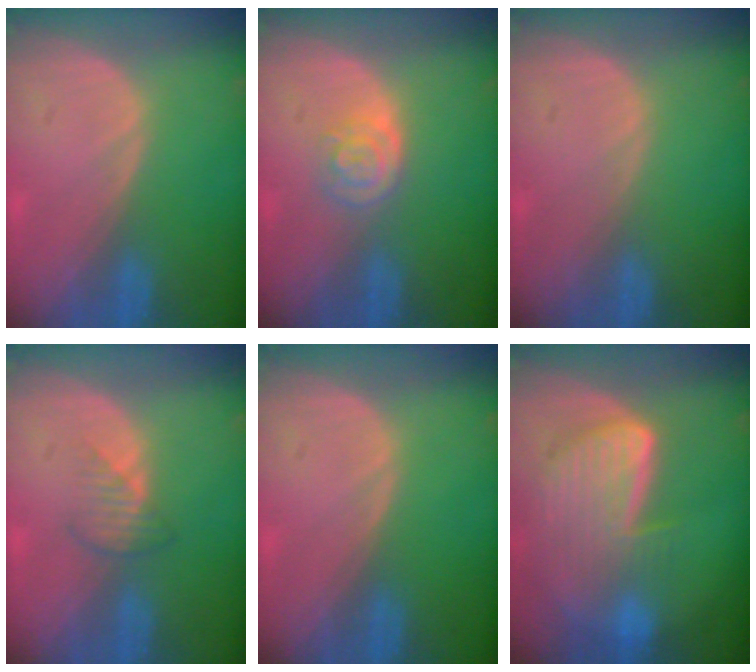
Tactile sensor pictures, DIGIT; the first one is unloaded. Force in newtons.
{"total": 3.3, "press": 3.3, "slide": 0.3}
{"total": 0.0}
{"total": 2.7, "press": 2.6, "slide": 0.6}
{"total": 0.0}
{"total": 9.3, "press": 8.1, "slide": 4.6}